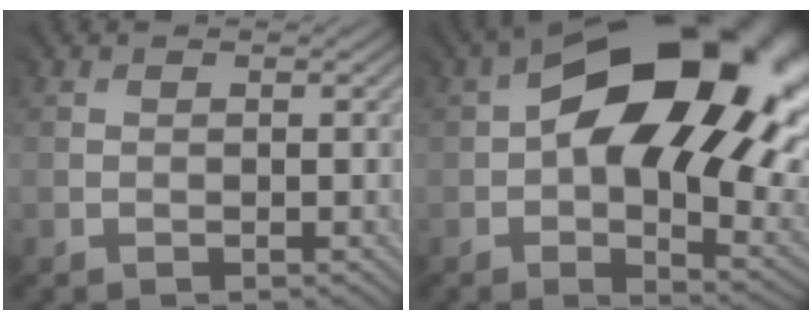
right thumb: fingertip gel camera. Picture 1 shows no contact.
{"total": 20.1, "force": [4.6, 11.7, 15.8], "torque": [-0.257, 0.006, 0.091]}